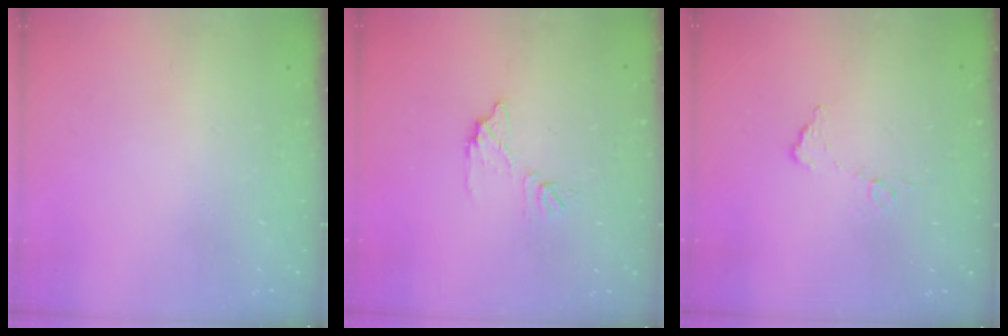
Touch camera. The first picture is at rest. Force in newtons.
{"total": 7.8, "press": 7.8, "slide": 0.4}
{"total": 5.5, "press": 5.5, "slide": 0.2}